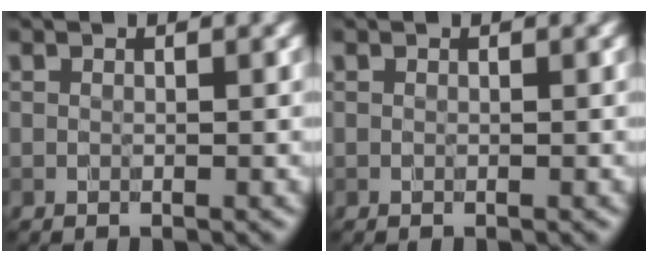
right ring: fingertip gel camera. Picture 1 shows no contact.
{"total": 0.0}